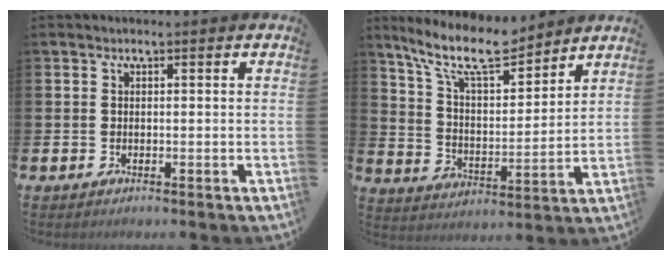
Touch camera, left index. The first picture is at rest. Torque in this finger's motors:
{"motor_torque": [0.07, -0.56, 0.72, 0.21]}